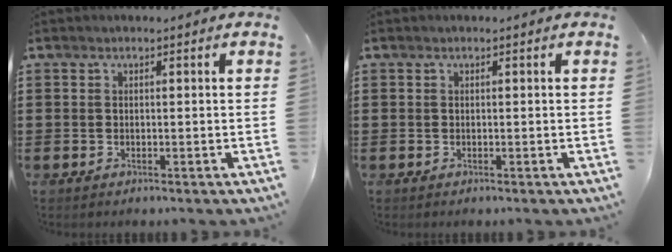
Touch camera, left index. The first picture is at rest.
{"total": 0.0}